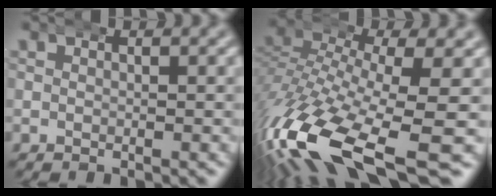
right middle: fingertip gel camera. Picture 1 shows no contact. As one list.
[{"total": 11.2, "force": [-5.9, 5.1, 8.0], "torque": [-0.195, -0.056, -0.071]}]